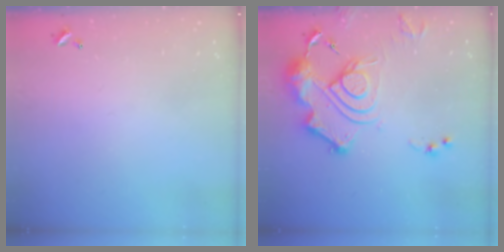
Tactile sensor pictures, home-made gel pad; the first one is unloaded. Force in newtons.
{"total": 16.8, "press": 16.7, "slide": 2.0}